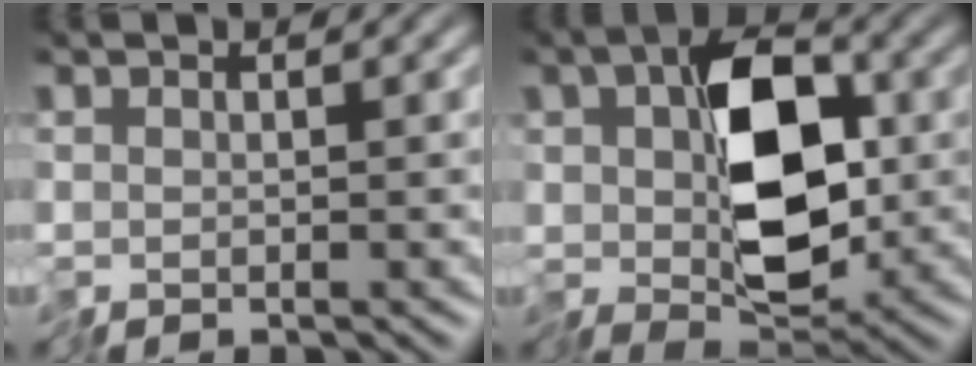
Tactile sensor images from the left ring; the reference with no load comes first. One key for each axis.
{"total": 9.1, "fx": 0.2, "fy": 5.2, "fz": 7.5, "tx": -0.126, "ty": -0.002, "tz": 0.003}